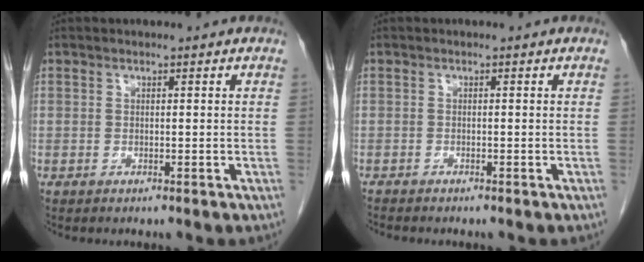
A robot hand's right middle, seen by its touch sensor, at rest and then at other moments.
{"total": 1.1, "force": [-1.0, 0.0, 0.3], "torque": [-0.008, -0.002, -0.016]}